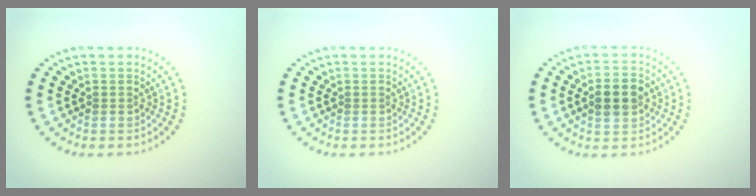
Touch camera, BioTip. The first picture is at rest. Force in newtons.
{"total": 0.0}
{"total": 3.8, "press": 3.8, "slide": 0.2}